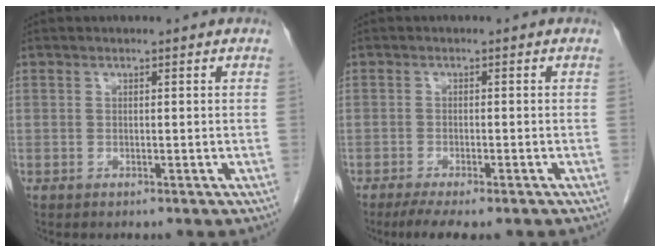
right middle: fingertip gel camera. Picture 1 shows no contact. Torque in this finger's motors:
{"motor_torque": [0.14, -0.10, 0.02, 0.03]}